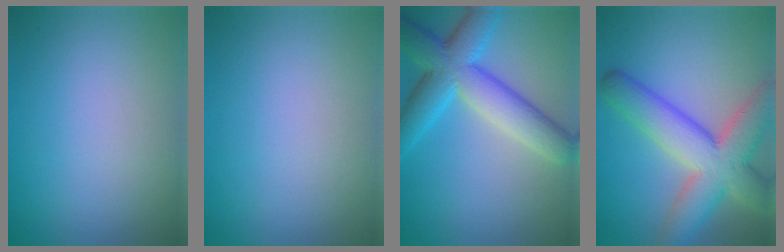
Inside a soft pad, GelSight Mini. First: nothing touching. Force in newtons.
{"total": 0.0}
{"total": 7.9, "press": 7.9, "slide": 0.0}
{"total": 9.0, "press": 9.0, "slide": 0.6}